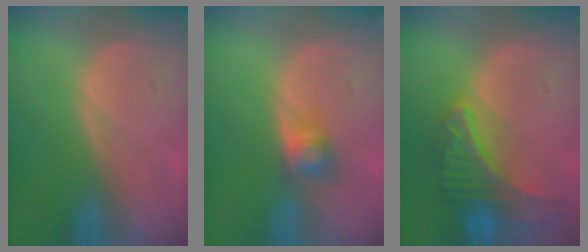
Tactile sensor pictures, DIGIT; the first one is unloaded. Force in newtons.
{"total": 3.1, "press": 3.1, "slide": 0.1}
{"total": 9.2, "press": 8.1, "slide": 4.4}